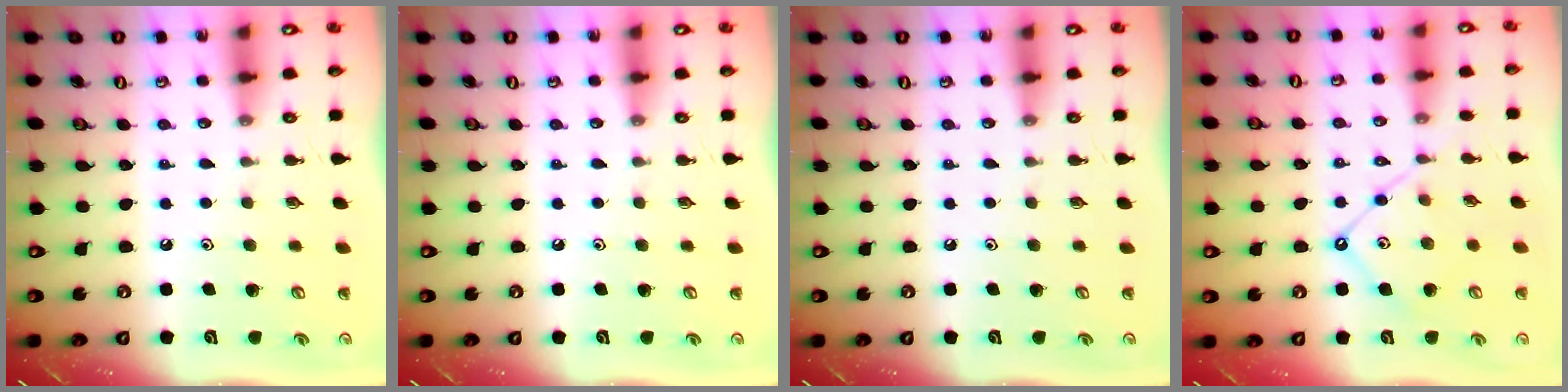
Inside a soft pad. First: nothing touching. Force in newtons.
{"total": 0.0}
{"total": 0.0}
{"total": 9.2, "press": 9.2, "slide": 1.0}